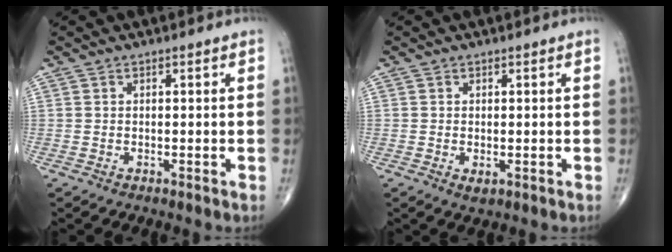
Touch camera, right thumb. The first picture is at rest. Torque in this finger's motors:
{"motor_torque": [-0.23, 0.03, -0.25, -0.22, 0.07]}